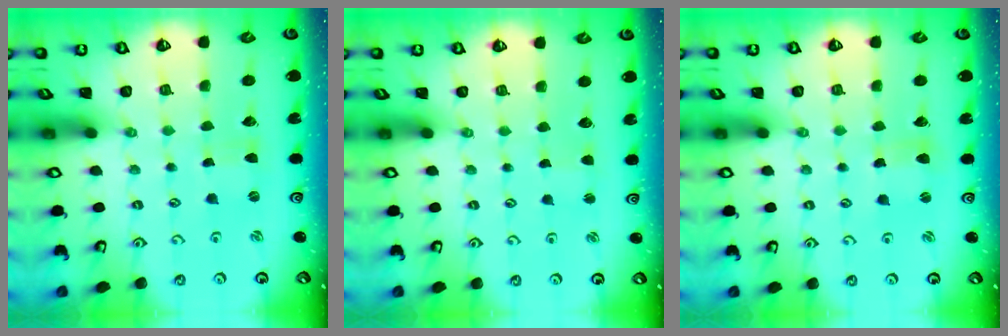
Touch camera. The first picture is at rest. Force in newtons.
{"total": 1.0, "press": 0.9, "slide": 0.1}
{"total": 2.5, "press": 2.5, "slide": 0.3}